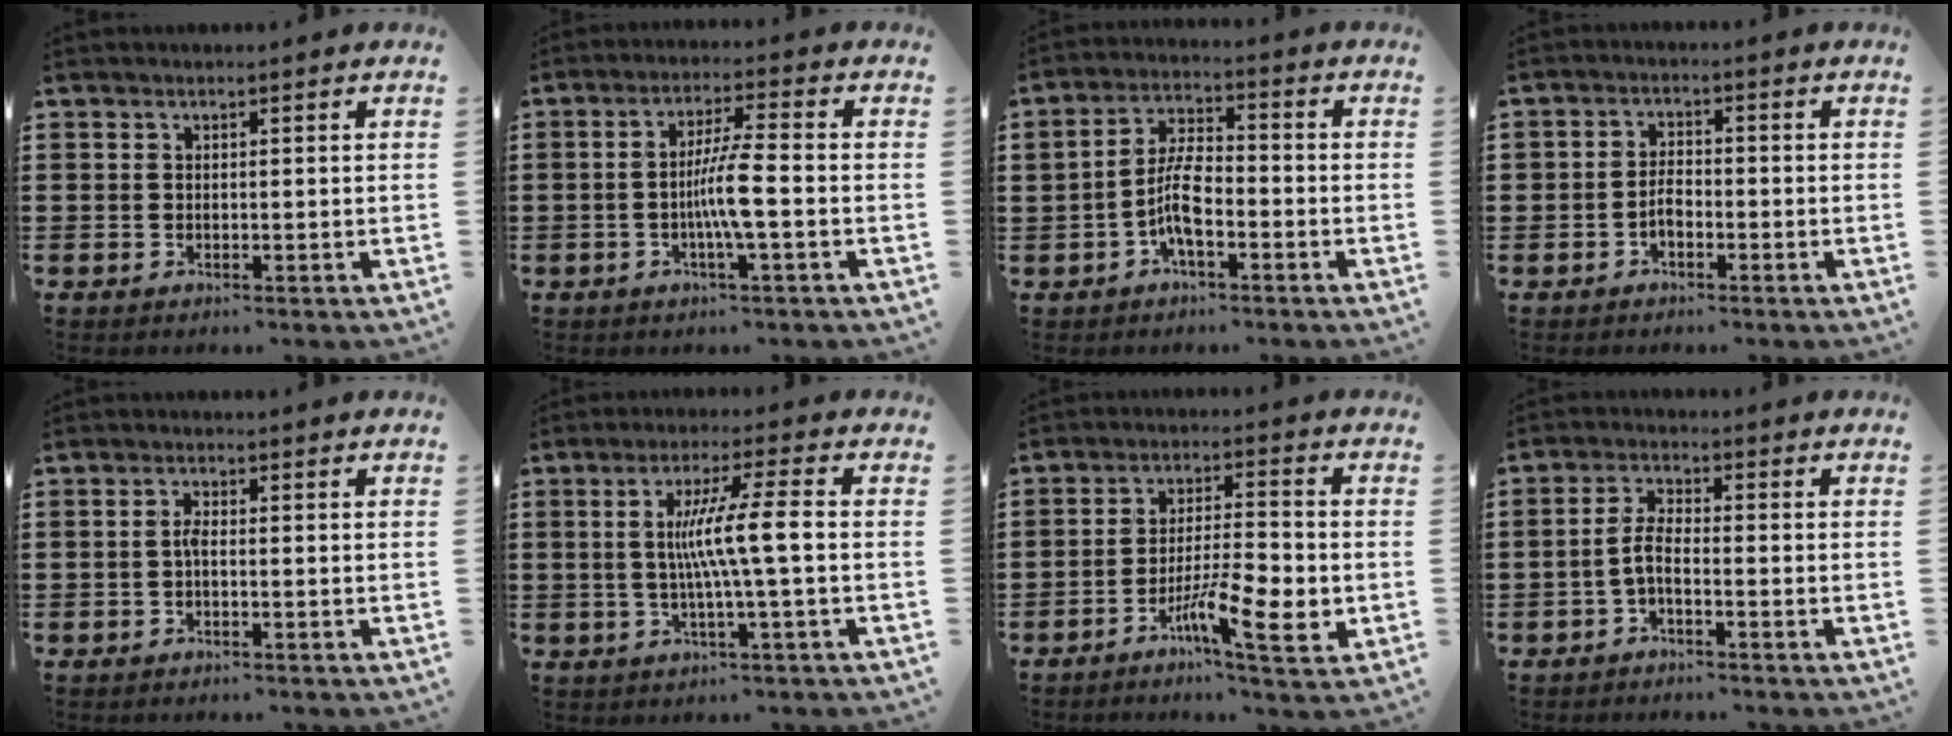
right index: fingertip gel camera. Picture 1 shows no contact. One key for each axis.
{"total": 6.2, "fx": -1.4, "fy": 0.1, "fz": 6.1, "tx": -0.114, "ty": -0.005, "tz": -0.032}
{"total": 6.5, "fx": -2.2, "fy": 2.5, "fz": 5.6, "tx": -0.123, "ty": 0.000, "tz": -0.047}
{"total": 2.3, "fx": -1.3, "fy": 1.5, "fz": 1.3, "tx": -0.027, "ty": 0.002, "tz": -0.027}
{"total": 1.7, "fx": -0.4, "fy": 0.4, "fz": 1.6, "tx": -0.039, "ty": -0.001, "tz": -0.011}
{"total": 7.8, "fx": -0.5, "fy": -0.5, "fz": 7.7, "tx": -0.141, "ty": -0.004, "tz": -0.017}
{"total": 9.4, "fx": -3.9, "fy": 1.9, "fz": 8.3, "tx": -0.140, "ty": 0.005, "tz": -0.066}
{"total": 3.5, "fx": -1.6, "fy": 0.9, "fz": 3.0, "tx": -0.076, "ty": -0.004, "tz": -0.038}